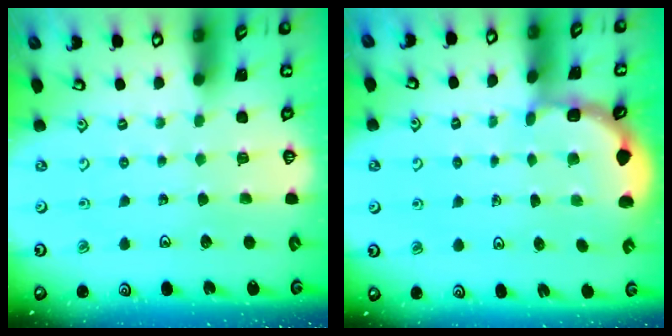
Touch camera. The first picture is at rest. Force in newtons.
{"total": 2.1, "press": 2.1, "slide": 0.3}